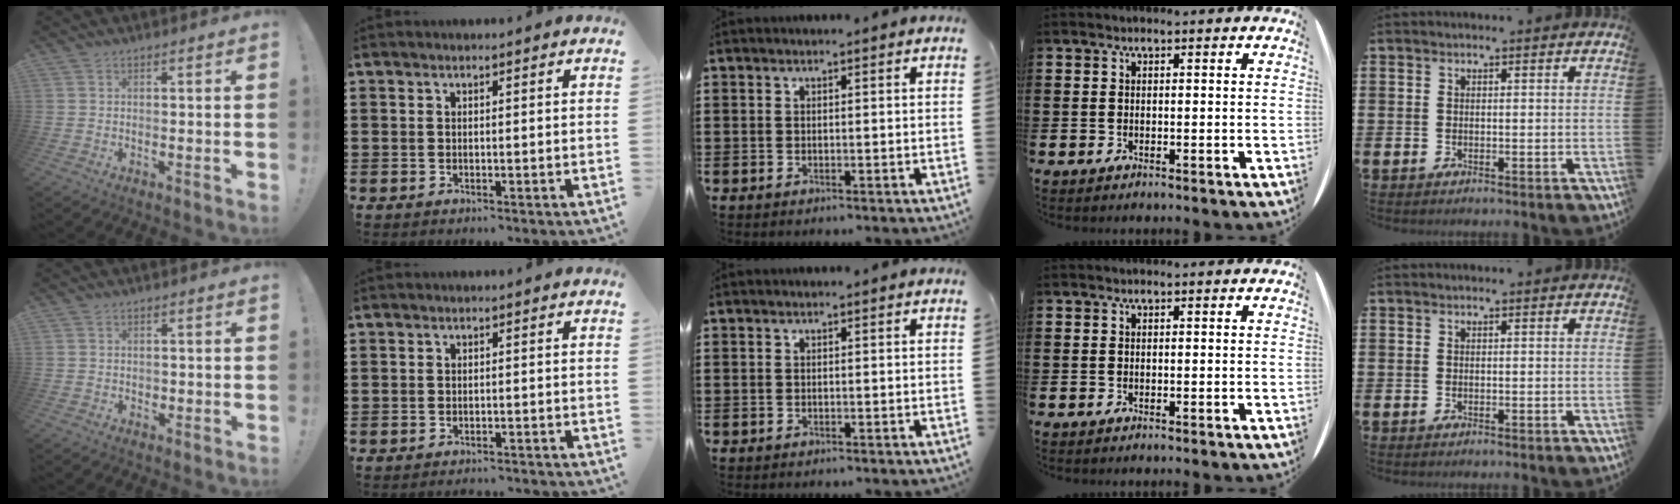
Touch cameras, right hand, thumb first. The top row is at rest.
{"thumb": {"total": 0.7, "force": [0.1, 0.7, 0.0], "torque": [-0.002, 0.002, 0.002]}, "index": {"total": 1.3, "force": [-1.3, 0.1, -0.2], "torque": [-0.001, 0.003, -0.029]}}